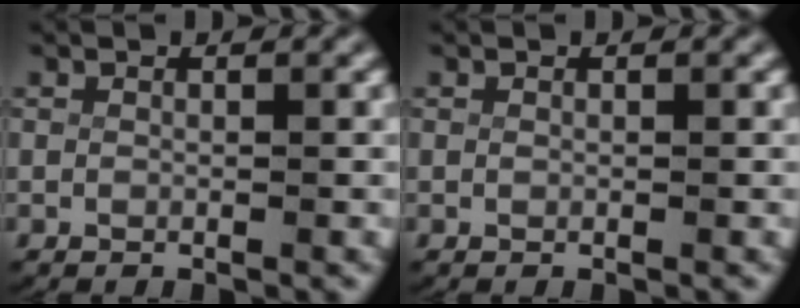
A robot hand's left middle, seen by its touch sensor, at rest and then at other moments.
{"total": 0.0}